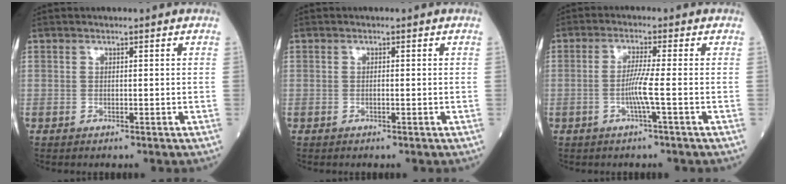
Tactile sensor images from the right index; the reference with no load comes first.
{"total": 0.0}
{"total": 3.9, "force": [-1.1, -0.9, 3.7], "torque": [-0.076, -0.002, -0.023]}